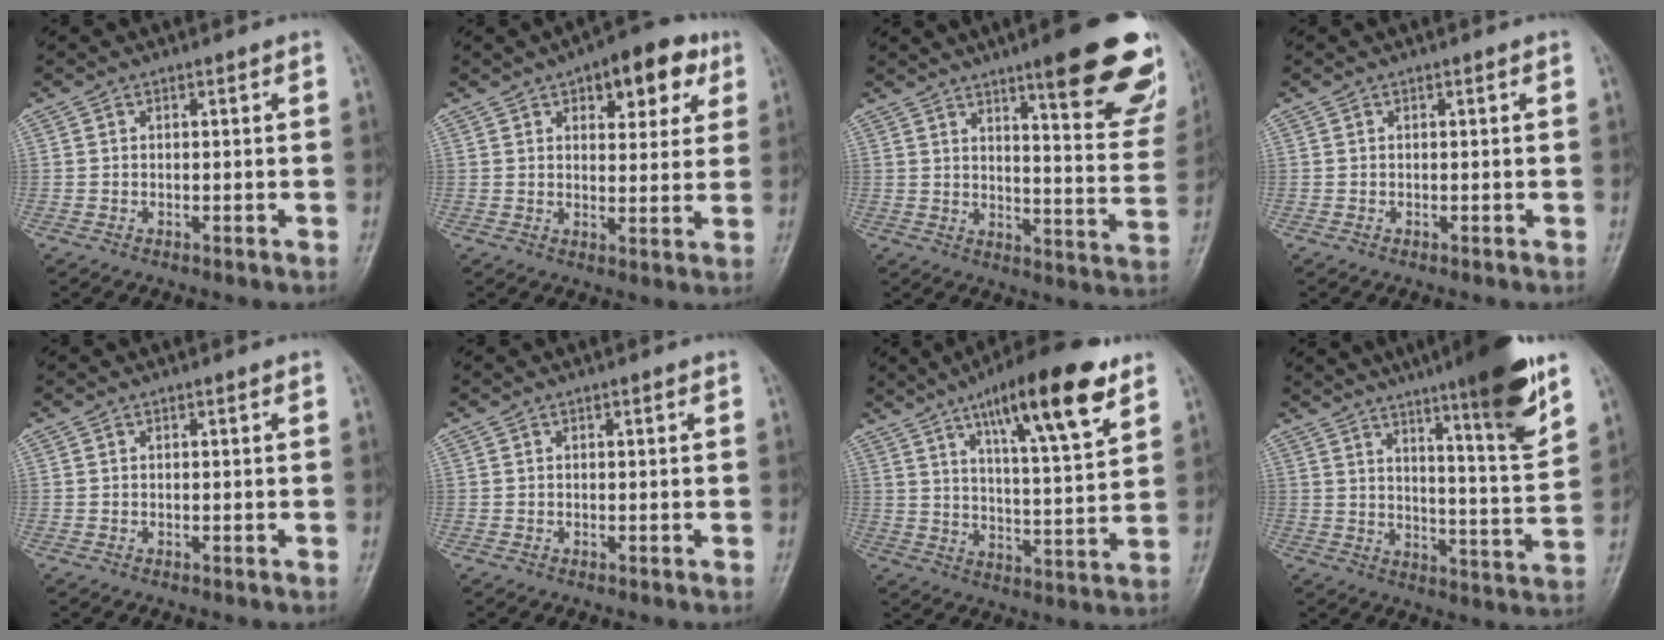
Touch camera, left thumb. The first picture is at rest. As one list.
[{"total": 11.1, "force": [5.5, 5.7, 7.8], "torque": [-0.059, -0.012, 0.067]}, {"total": 21.8, "force": [13.4, 4.4, 16.7], "torque": [-0.182, -0.065, 0.174]}, {"total": 0.0}, {"total": 0.0}, {"total": 0.0}, {"total": 18.1, "force": [10.3, 4.1, 14.4], "torque": [-0.204, -0.041, 0.162]}, {"total": 16.7, "force": [10.3, 1.4, 13.1], "torque": [-0.175, -0.057, 0.153]}]